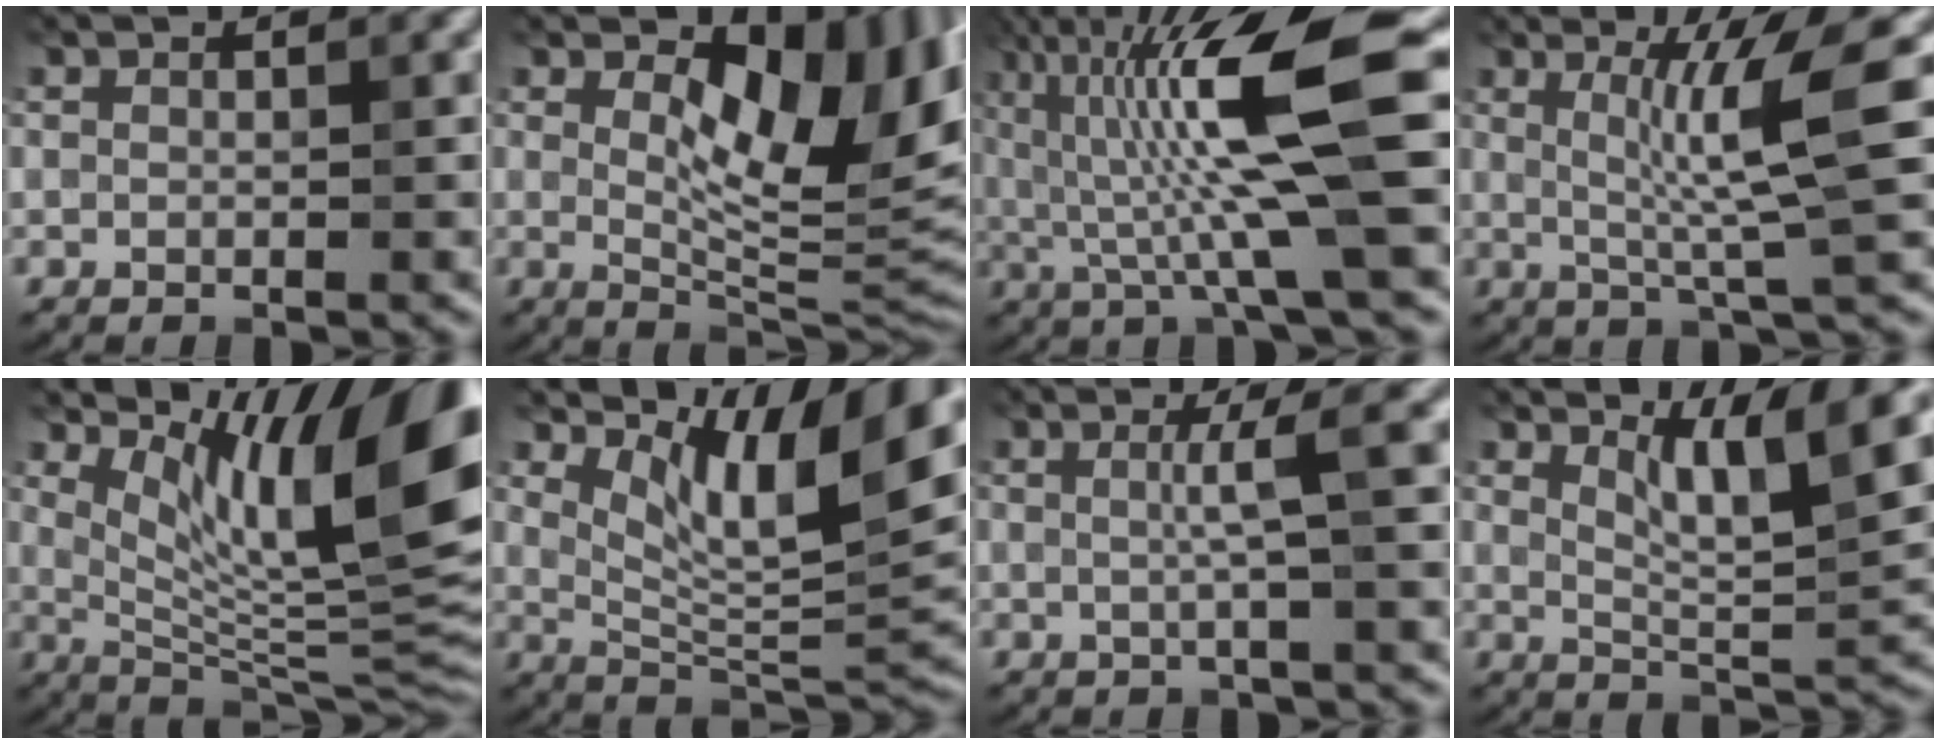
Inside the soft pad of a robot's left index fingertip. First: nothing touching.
{"total": 11.3, "force": [3.2, 5.2, 9.6], "torque": [-0.135, -0.006, 0.058]}
{"total": 11.2, "force": [1.6, 1.5, 10.9], "torque": [-0.194, 0.006, 0.034]}
{"total": 5.7, "force": [1.2, 0.0, 5.6], "torque": [-0.108, 0.002, 0.024]}
{"total": 13.0, "force": [5.7, 3.4, 11.2], "torque": [-0.160, -0.003, 0.106]}
{"total": 10.0, "force": [4.9, 3.7, 7.9], "torque": [-0.121, -0.006, 0.088]}
{"total": 3.1, "force": [0.4, 0.1, 3.1], "torque": [-0.054, 0.012, 0.003]}
{"total": 6.7, "force": [3.4, 1.3, 5.6], "torque": [-0.095, -0.003, 0.057]}